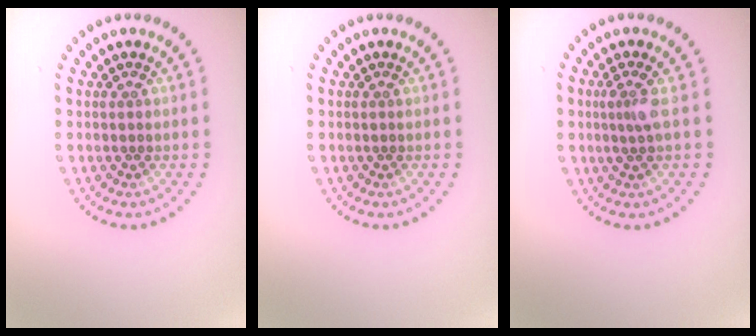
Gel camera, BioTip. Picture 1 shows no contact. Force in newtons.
{"total": 0.0}
{"total": 1.8, "press": 1.4, "slide": 1.1}